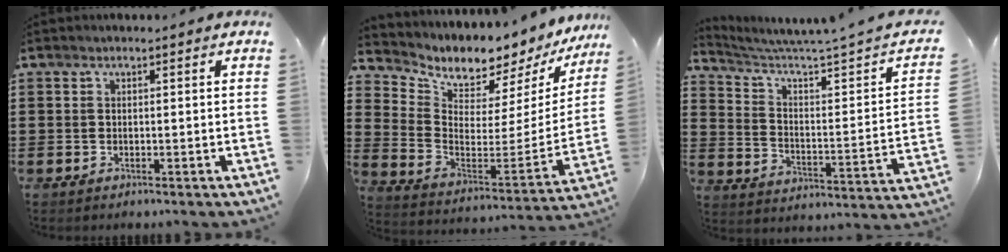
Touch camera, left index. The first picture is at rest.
{"total": 5.2, "force": [5.0, 1.2, 0.1], "torque": [-0.033, -0.068, 0.081]}
{"total": 3.8, "force": [2.9, -0.5, 2.4], "torque": [-0.065, -0.039, 0.037]}